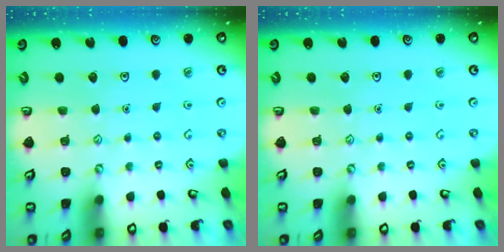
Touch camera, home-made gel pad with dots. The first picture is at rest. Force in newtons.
{"total": 0.0}